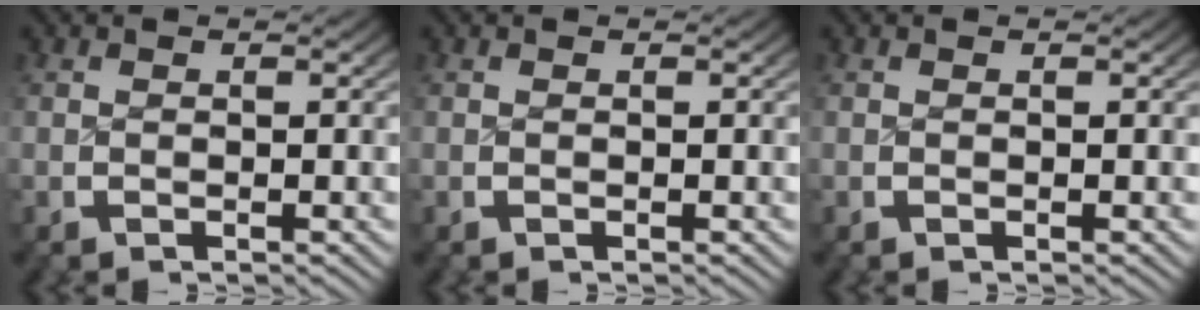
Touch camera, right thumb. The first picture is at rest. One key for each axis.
{"total": 0.0}
{"total": 0.0}